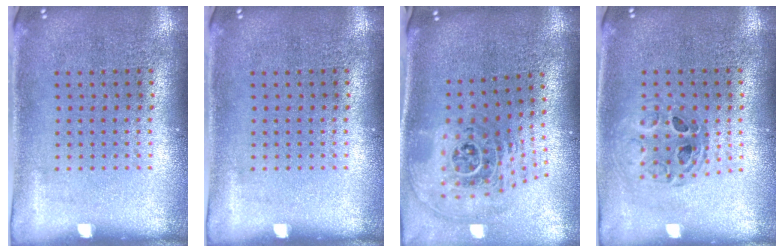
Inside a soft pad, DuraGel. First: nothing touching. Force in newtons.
{"total": 0.0}
{"total": 2.4, "press": 1.6, "slide": 1.7}
{"total": 0.9, "press": 0.8, "slide": 0.1}